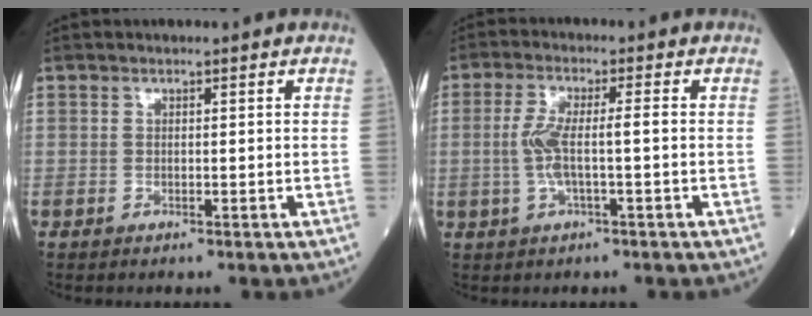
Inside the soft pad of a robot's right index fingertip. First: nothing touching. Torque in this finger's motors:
{"motor_torque": [1.08, -0.17, 0.53, 0.16]}